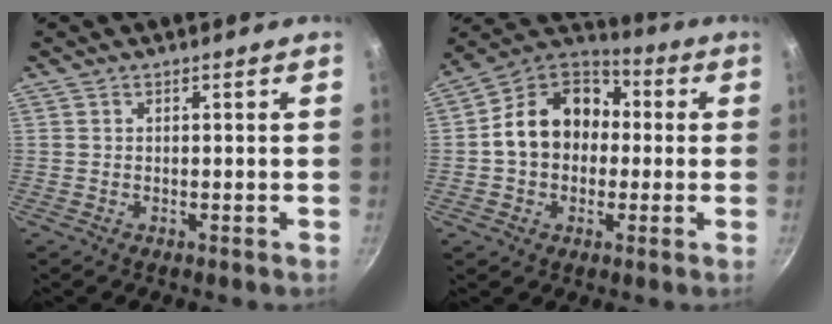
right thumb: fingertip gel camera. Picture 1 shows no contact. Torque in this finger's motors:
{"motor_torque": [1.36, 2.81, 1.37, -0.37, 0.14]}